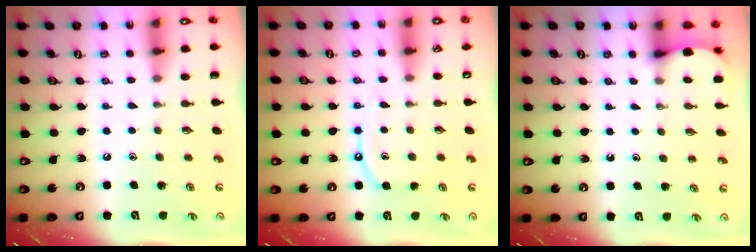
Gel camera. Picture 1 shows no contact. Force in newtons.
{"total": 8.3, "press": 8.2, "slide": 1.0}
{"total": 2.6, "press": 2.6, "slide": 0.3}